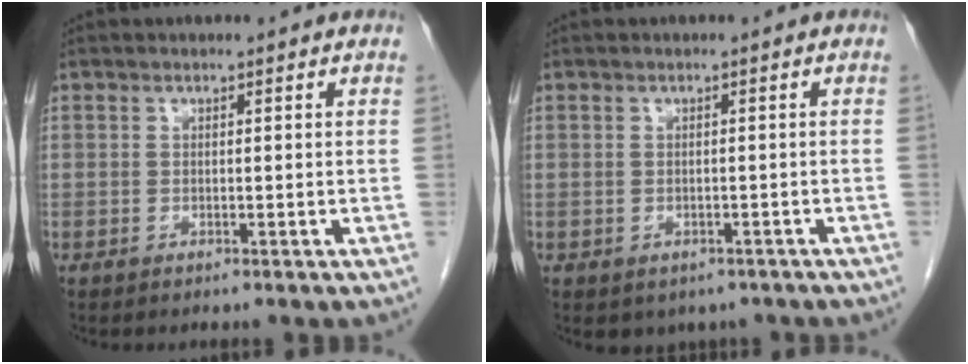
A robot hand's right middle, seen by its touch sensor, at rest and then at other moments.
{"total": 3.5, "force": [-2.5, 2.3, 1.0], "torque": [-0.005, 0.007, -0.026]}